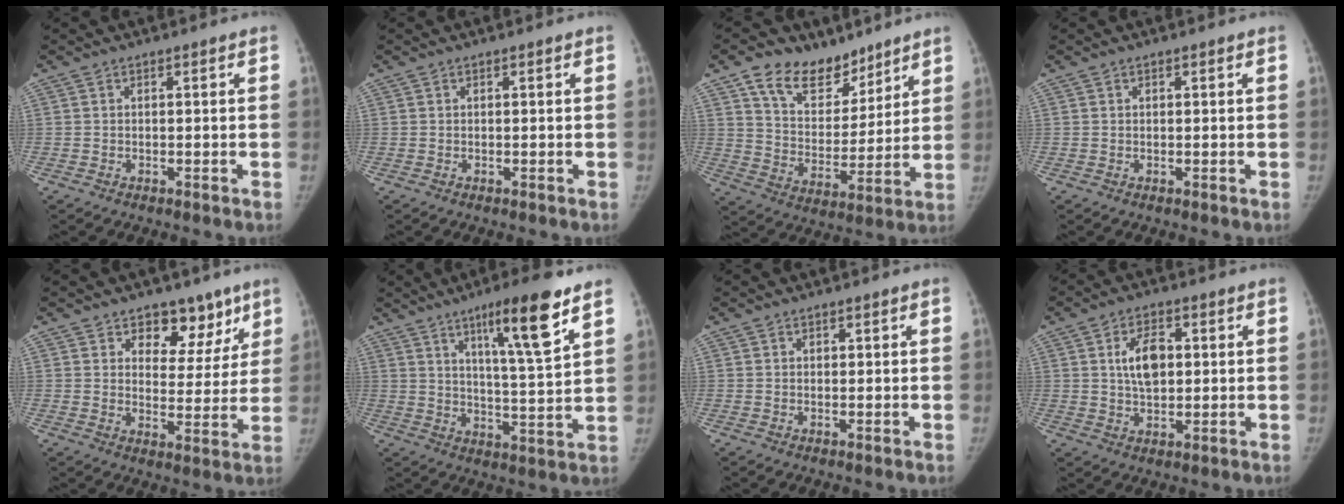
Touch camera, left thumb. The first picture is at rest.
{"total": 0.0}
{"total": 14.8, "force": [10.2, 9.1, 5.6], "torque": [-0.046, -0.059, 0.181]}
{"total": 0.0}
{"total": 10.3, "force": [6.6, 6.6, 4.4], "torque": [-0.005, -0.033, 0.095]}
{"total": 14.2, "force": [8.2, 1.6, 11.4], "torque": [-0.174, -0.045, 0.131]}
{"total": 0.6, "force": [0.2, 0.5, 0.1], "torque": [0.006, 0.000, 0.002]}
{"total": 7.5, "force": [1.4, 4.5, 5.8], "torque": [-0.081, -0.002, 0.024]}